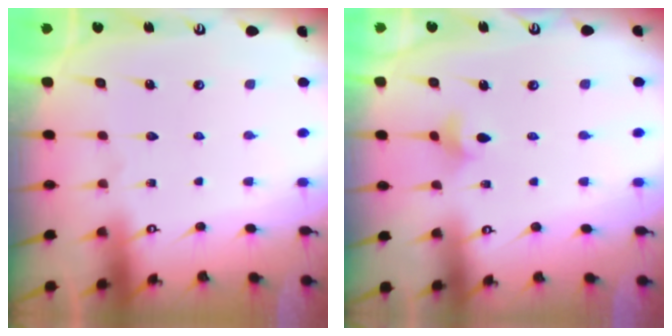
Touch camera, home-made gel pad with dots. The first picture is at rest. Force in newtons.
{"total": 4.1, "press": 4.0, "slide": 0.9}